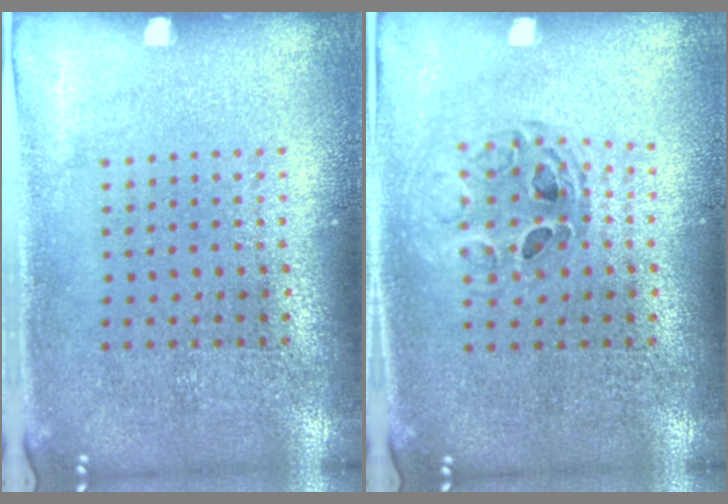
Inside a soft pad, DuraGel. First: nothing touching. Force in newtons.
{"total": 0.8, "press": 0.8, "slide": 0.0}